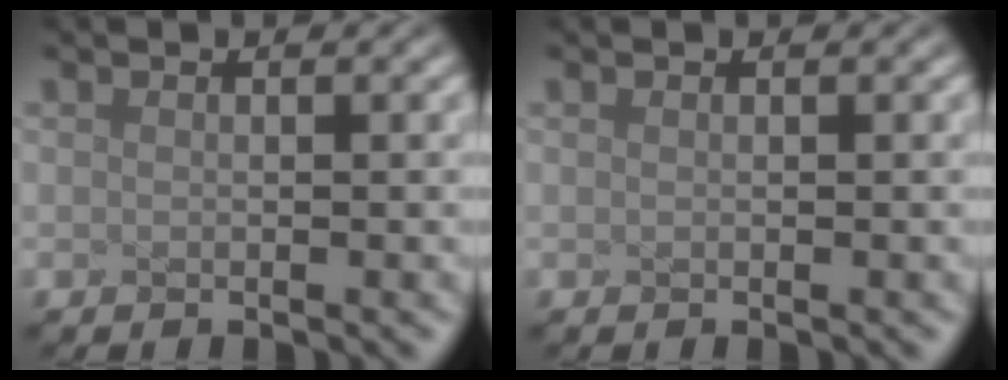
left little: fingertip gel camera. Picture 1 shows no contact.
{"total": 0.0}